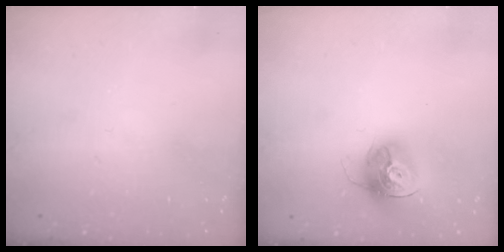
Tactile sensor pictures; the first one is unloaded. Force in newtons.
{"total": 14.5, "press": 14.4, "slide": 1.5}